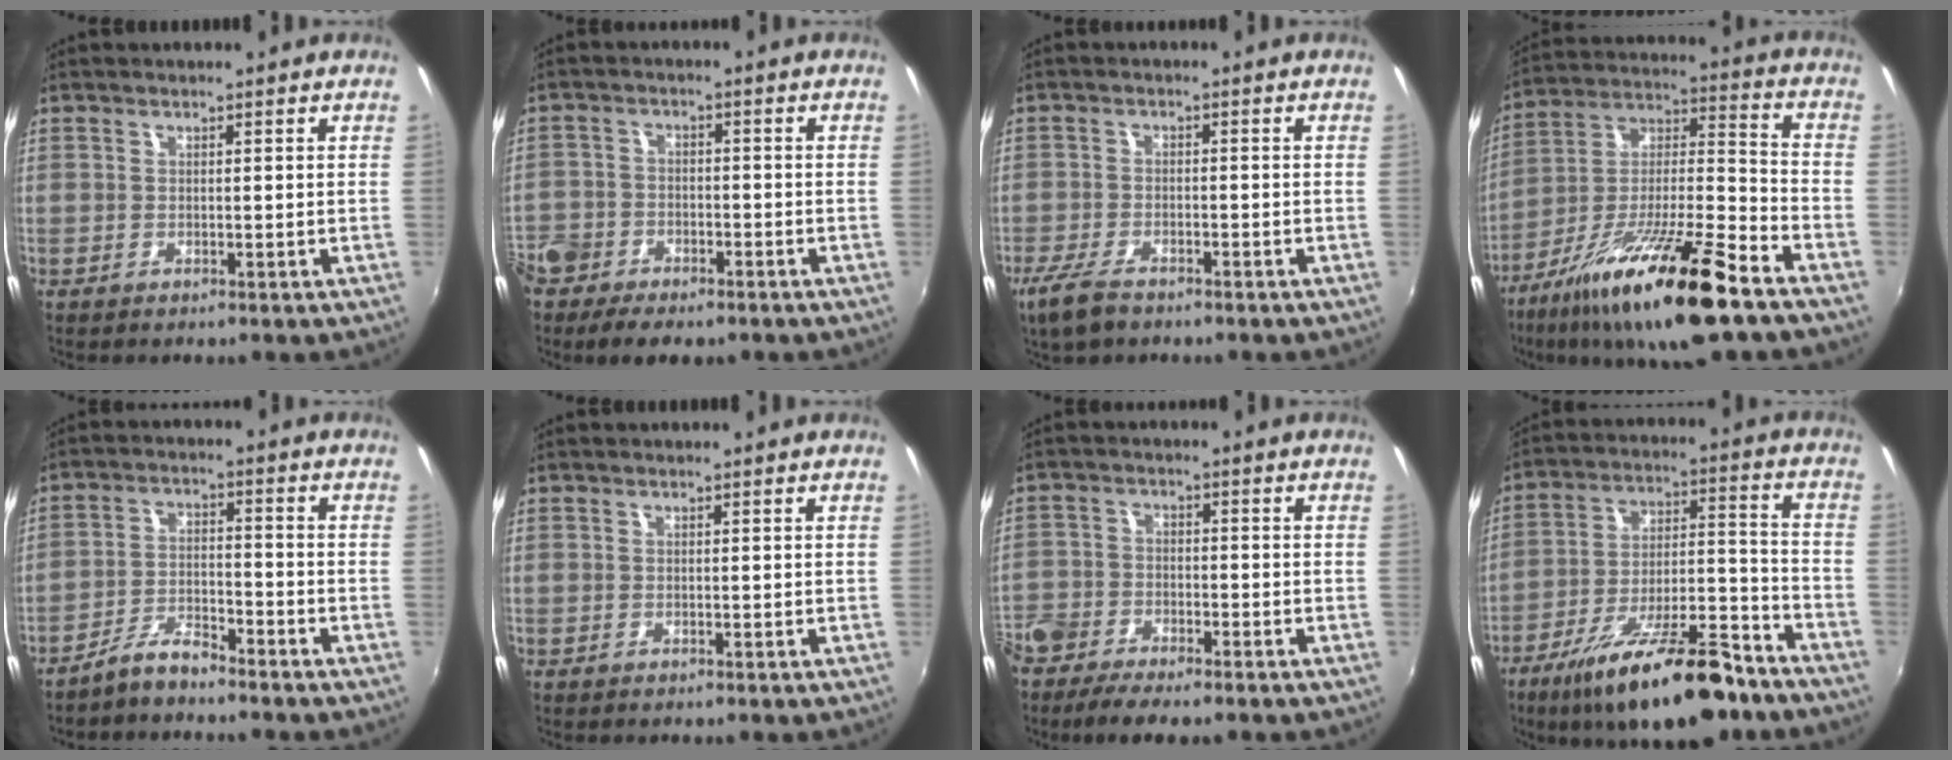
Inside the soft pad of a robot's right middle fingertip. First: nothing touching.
{"total": 10.3, "force": [-7.1, 6.1, 4.3], "torque": [-0.126, -0.012, -0.130]}
{"total": 6.4, "force": [-4.7, 2.4, 3.8], "torque": [-0.104, -0.019, -0.092]}
{"total": 21.5, "force": [-13.6, 3.3, 16.4], "torque": [-0.288, -0.019, -0.240]}
{"total": 5.2, "force": [-4.7, 1.0, 2.1], "torque": [-0.051, 0.008, -0.086]}
{"total": 0.0}
{"total": 8.4, "force": [-6.5, 3.6, 3.8], "torque": [-0.104, -0.016, -0.129]}
{"total": 21.4, "force": [-15.4, 5.9, 13.6], "torque": [-0.235, -0.019, -0.237]}